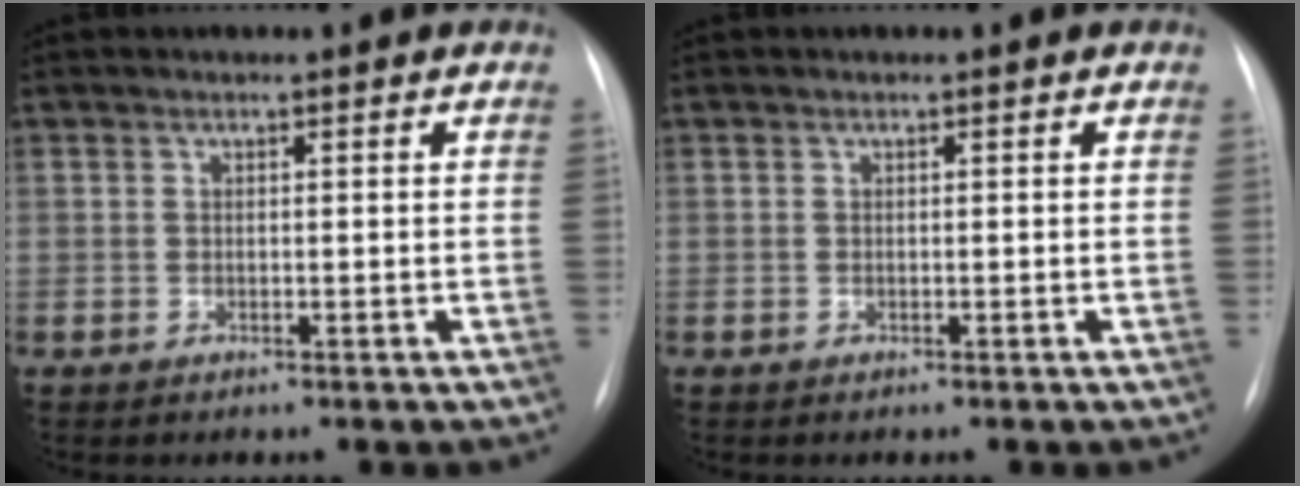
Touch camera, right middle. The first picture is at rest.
{"total": 0.0}